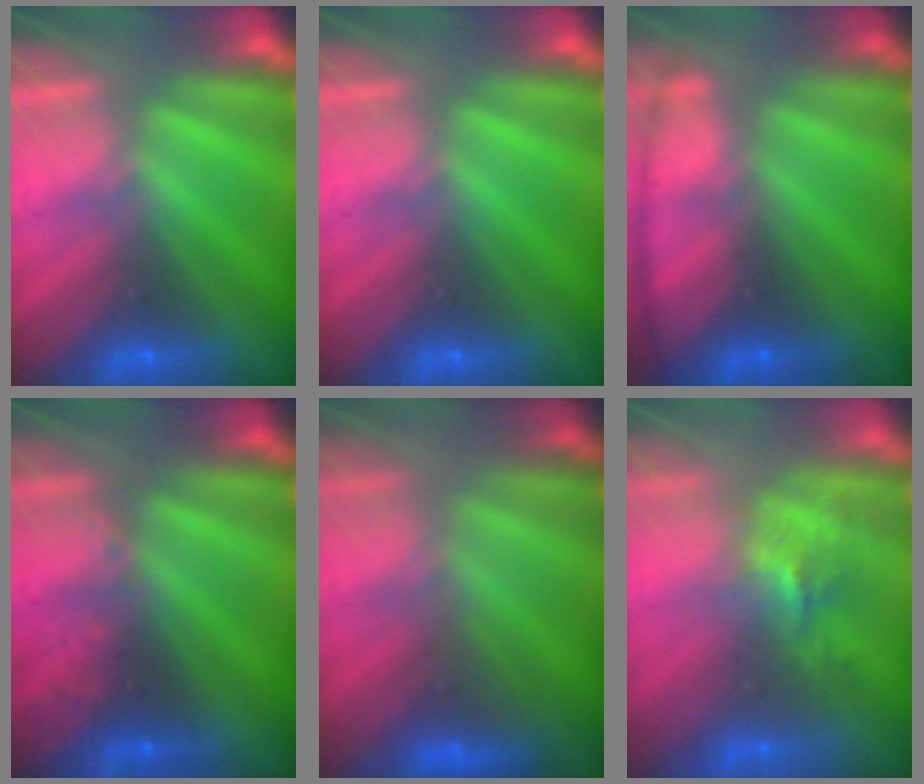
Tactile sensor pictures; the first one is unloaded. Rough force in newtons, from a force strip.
{"total": 0.0}
{"total": 11.6}
{"total": 2.9}
{"total": 2.7}
{"total": 2.6}